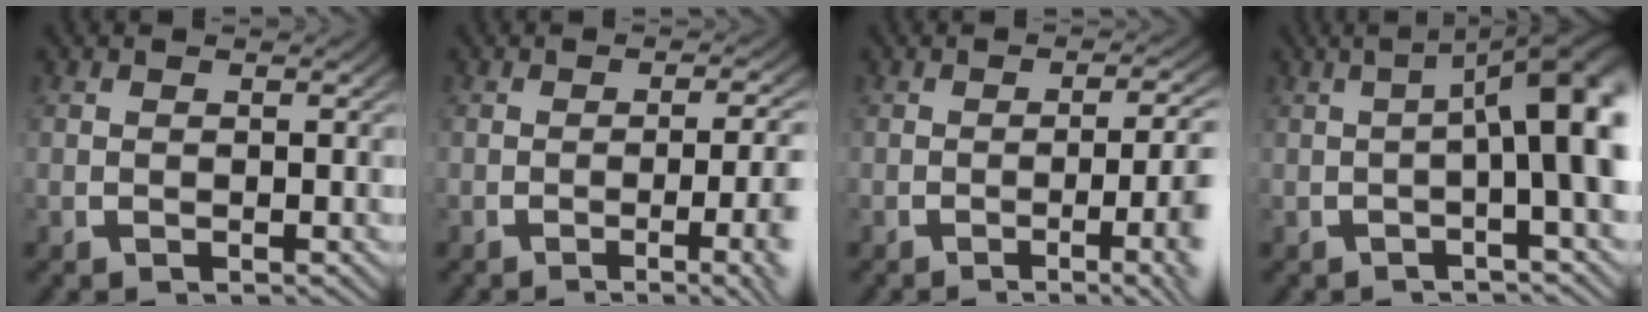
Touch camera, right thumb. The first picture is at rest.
{"total": 5.4, "force": [-2.4, 1.3, 4.6], "torque": [-0.068, -0.002, -0.037]}
{"total": 6.2, "force": [-2.6, 1.7, 5.3], "torque": [-0.083, -0.005, -0.037]}
{"total": 9.0, "force": [1.3, 3.3, 8.3], "torque": [-0.106, 0.027, 0.004]}